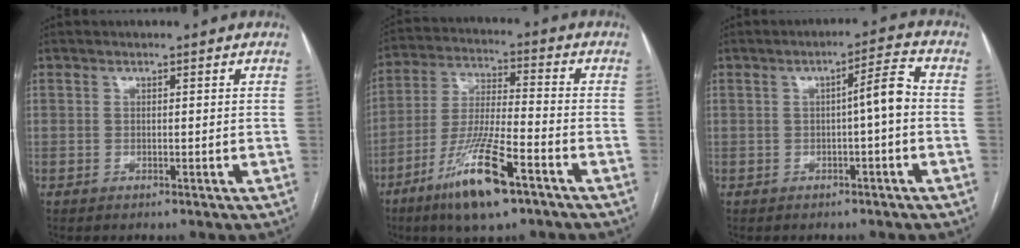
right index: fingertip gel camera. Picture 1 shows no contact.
{"total": 13.7, "force": [-7.8, 1.9, 11.1], "torque": [-0.220, -0.023, -0.141]}
{"total": 4.5, "force": [-0.4, 0.2, 4.5], "torque": [-0.064, 0.013, -0.007]}